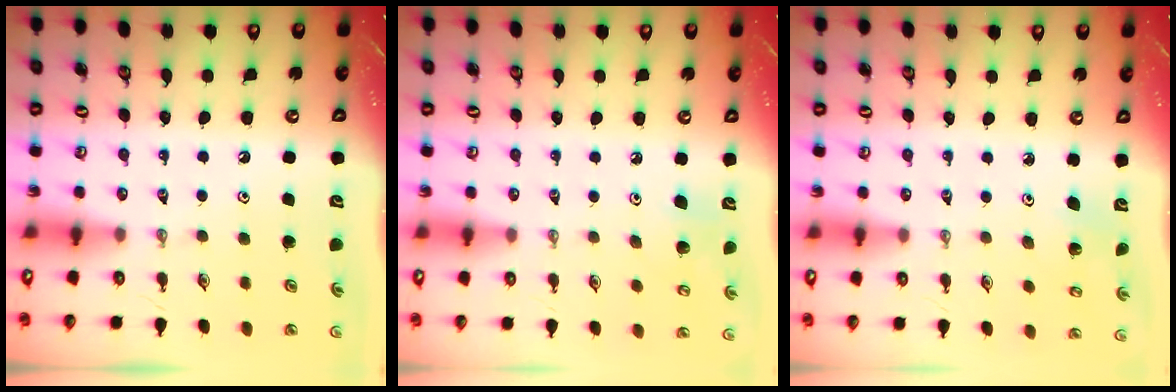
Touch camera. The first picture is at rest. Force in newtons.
{"total": 7.3, "press": 7.0, "slide": 2.0}
{"total": 2.2, "press": 2.2, "slide": 0.2}